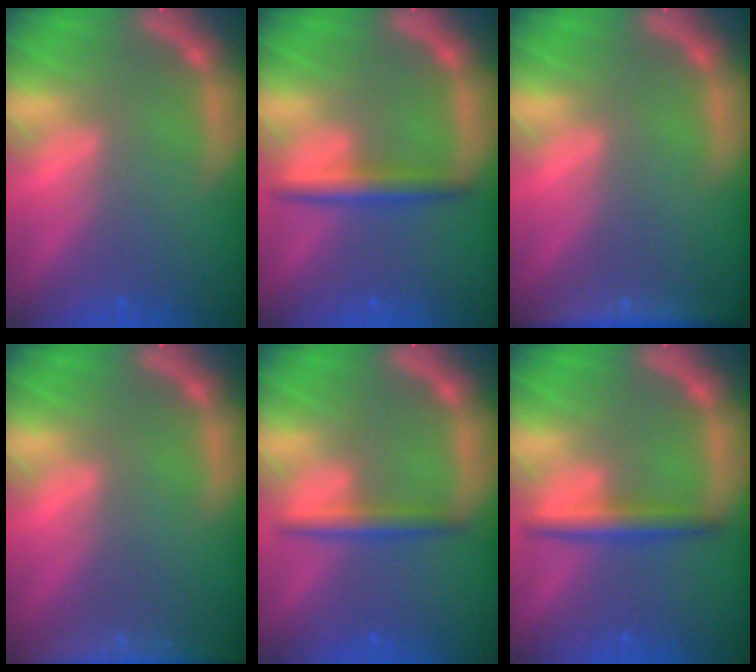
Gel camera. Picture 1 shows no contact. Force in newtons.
{"total": 3.0}
{"total": 4.4}
{"total": 7.4}
{"total": 2.5}
{"total": 3.0}